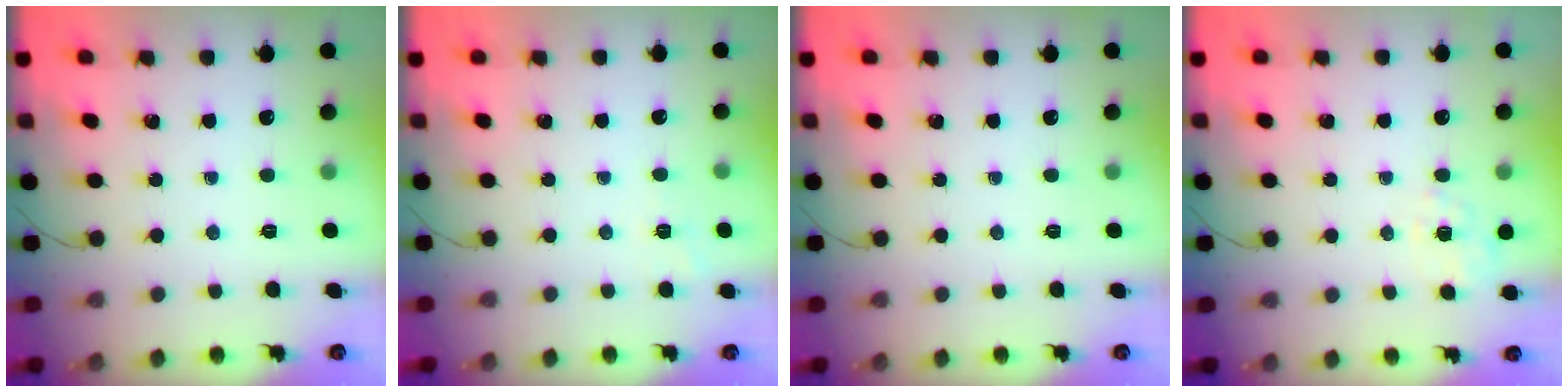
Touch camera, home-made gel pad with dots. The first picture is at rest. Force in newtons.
{"total": 1.8, "press": 1.1, "slide": 1.4}
{"total": 0.0}
{"total": 2.5, "press": 1.8, "slide": 1.7}